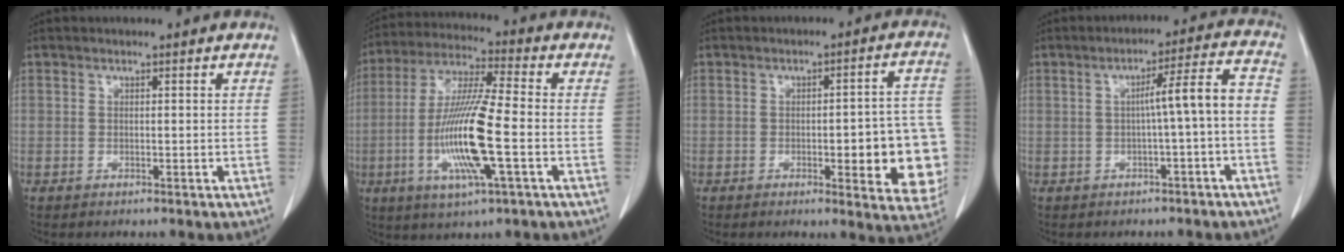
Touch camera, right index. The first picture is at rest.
{"total": 14.6, "force": [-3.4, 0.8, 14.2], "torque": [-0.288, -0.014, -0.068]}
{"total": 13.8, "force": [-2.9, 3.3, 13.1], "torque": [-0.103, 0.017, -0.027]}
{"total": 6.5, "force": [-1.2, -0.3, 6.4], "torque": [-0.092, 0.023, -0.015]}